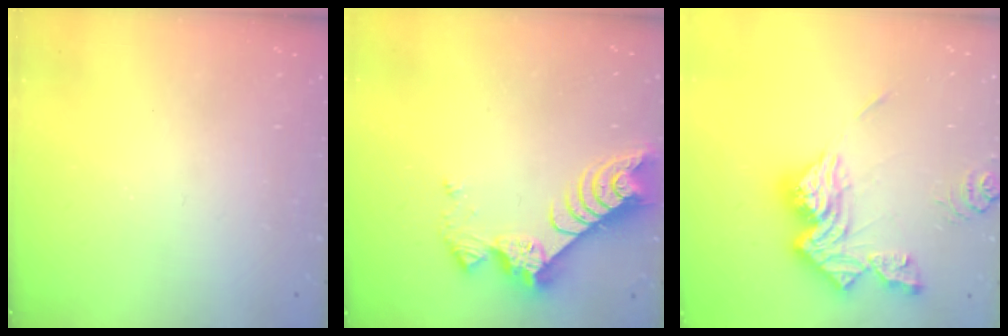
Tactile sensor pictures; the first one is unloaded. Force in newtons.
{"total": 8.8, "press": 8.7, "slide": 0.9}
{"total": 16.7, "press": 16.7, "slide": 1.6}